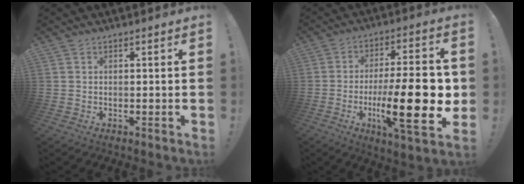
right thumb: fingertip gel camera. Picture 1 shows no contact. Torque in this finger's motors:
{"motor_torque": [2.41, 1.98, 0.55, -0.25, 0.13]}